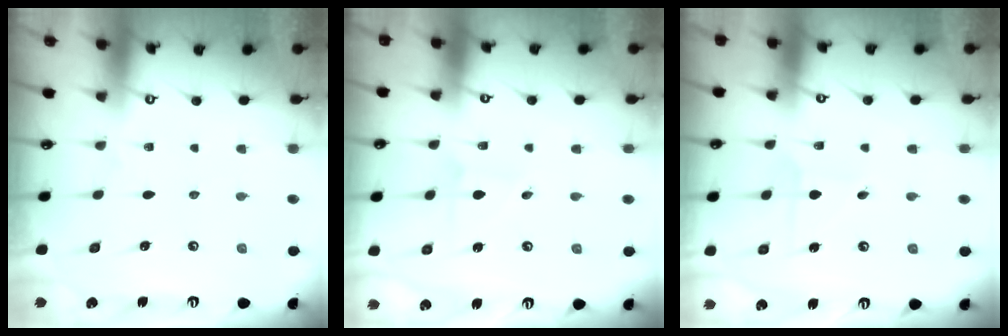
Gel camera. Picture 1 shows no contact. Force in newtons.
{"total": 2.2, "press": 2.2, "slide": 0.1}
{"total": 4.1, "press": 4.1, "slide": 0.3}